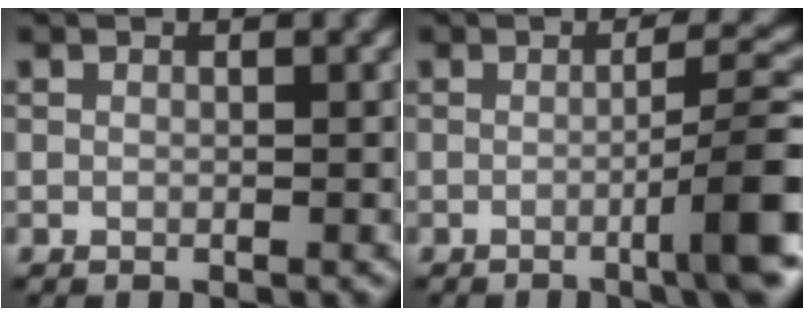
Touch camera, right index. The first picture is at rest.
{"total": 6.6, "force": [-2.1, 0.9, 6.2], "torque": [-0.079, 0.017, -0.041]}